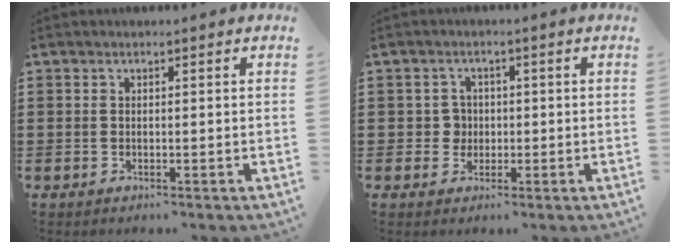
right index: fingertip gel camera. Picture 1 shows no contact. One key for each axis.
{"total": 2.9, "fx": -0.2, "fy": 2.7, "fz": 1.1, "tx": -0.032, "ty": 0.007, "tz": -0.007}